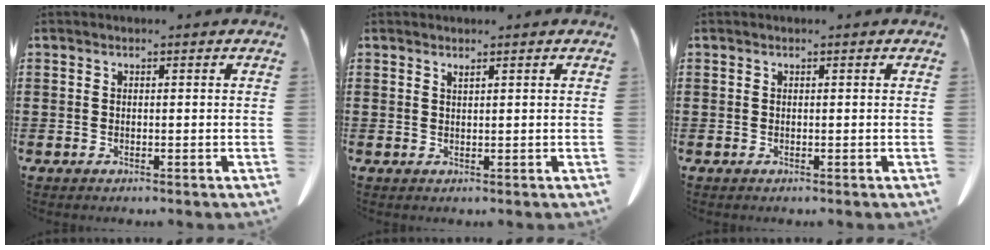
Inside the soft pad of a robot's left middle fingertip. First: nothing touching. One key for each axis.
{"total": 0.7, "fx": 0.6, "fy": 0.0, "fz": 0.5, "tx": -0.009, "ty": -0.003, "tz": 0.012}
{"total": 0.0}